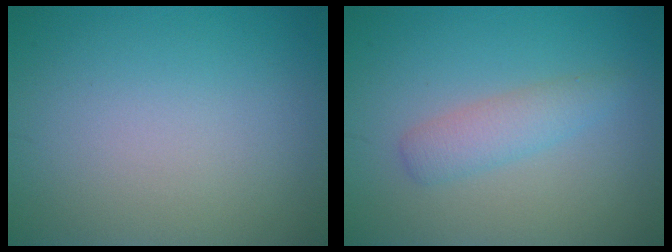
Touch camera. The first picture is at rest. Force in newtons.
{"total": 2.4, "press": 2.4, "slide": 0.0}